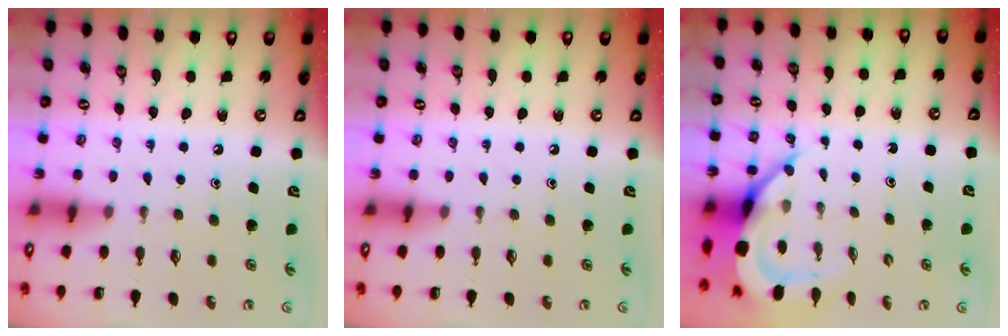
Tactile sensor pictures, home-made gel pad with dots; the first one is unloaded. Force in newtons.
{"total": 0.0}
{"total": 7.7, "press": 7.6, "slide": 1.0}